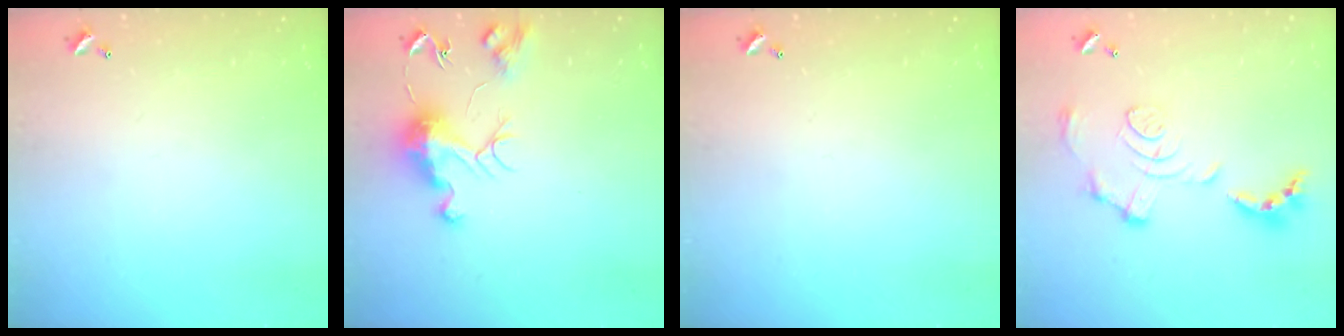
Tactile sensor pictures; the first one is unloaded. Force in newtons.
{"total": 10.1, "press": 10.0, "slide": 0.8}
{"total": 0.0}
{"total": 1.5, "press": 0.8, "slide": 1.3}